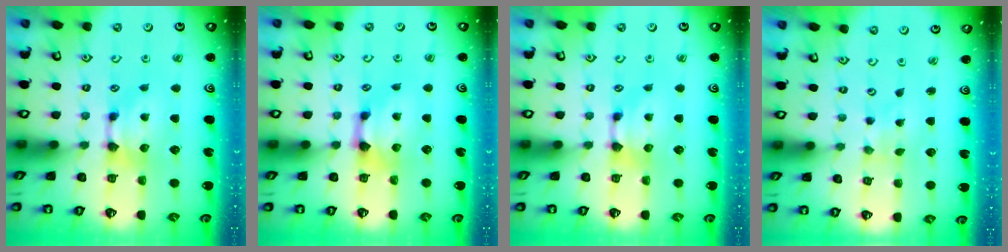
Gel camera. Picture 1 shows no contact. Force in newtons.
{"total": 1.5, "press": 1.2, "slide": 0.9}
{"total": 0.0}
{"total": 4.1, "press": 4.1, "slide": 0.3}